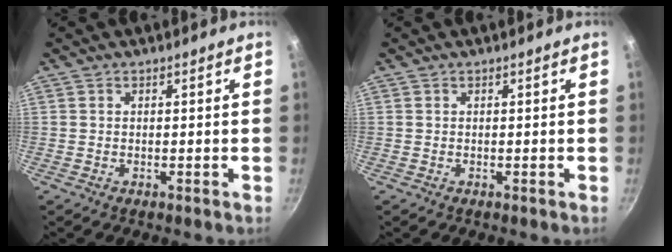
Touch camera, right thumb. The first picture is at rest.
{"total": 0.0}